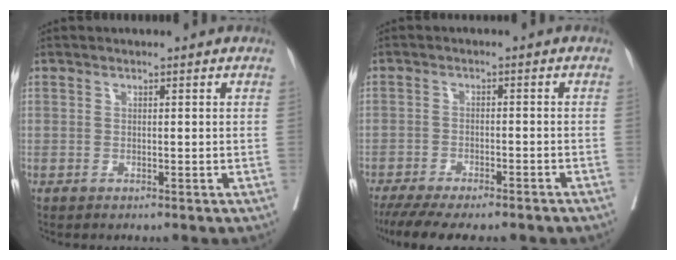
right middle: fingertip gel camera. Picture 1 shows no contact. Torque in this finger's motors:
{"motor_torque": [1.07, -1.07, 0.28, 0.09]}